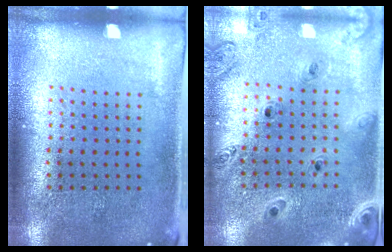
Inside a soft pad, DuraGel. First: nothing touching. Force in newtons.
{"total": 1.3, "press": 1.3, "slide": 0.1}